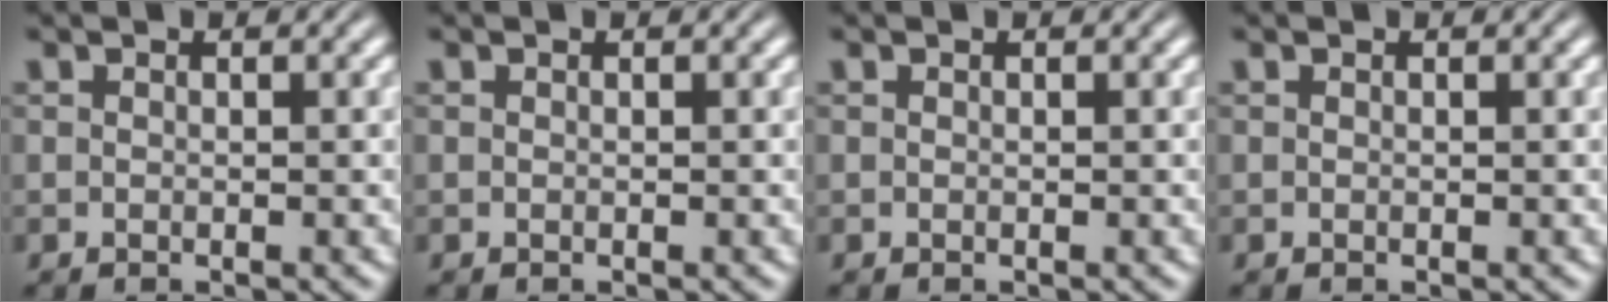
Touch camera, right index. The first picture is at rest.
{"total": 0.0}
{"total": 0.0}
{"total": 0.0}